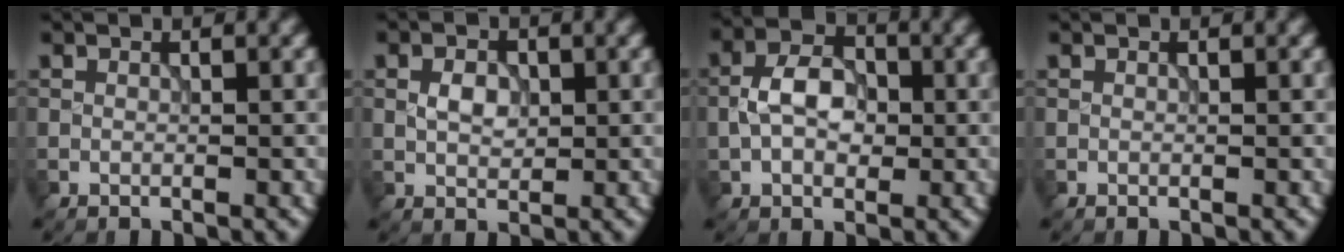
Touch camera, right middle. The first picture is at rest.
{"total": 2.1, "force": [0.3, 1.5, 1.4], "torque": [-0.028, 0.003, 0.004]}
{"total": 4.5, "force": [-0.3, 3.1, 3.2], "torque": [-0.057, 0.009, -0.009]}
{"total": 0.0}